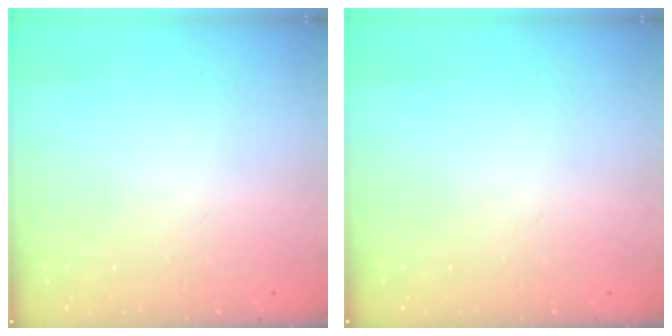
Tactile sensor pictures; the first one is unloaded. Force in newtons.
{"total": 0.0}